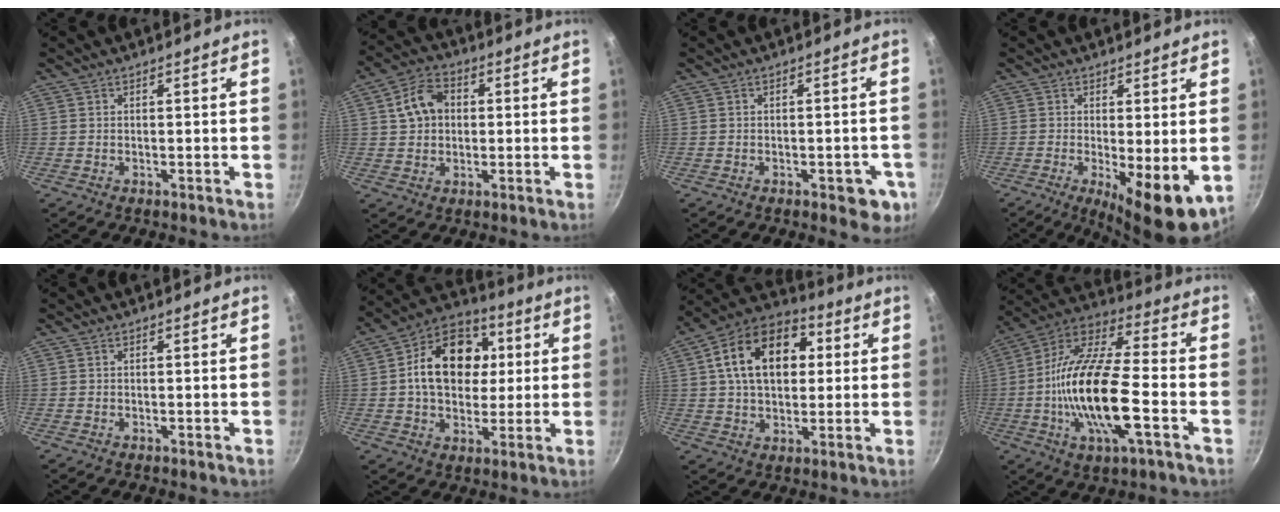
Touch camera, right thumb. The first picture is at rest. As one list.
[{"total": 8.4, "force": [1.4, 6.5, 5.3], "torque": [-0.072, 0.018, 0.015]}, {"total": 6.0, "force": [-2.2, 3.1, 4.7], "torque": [-0.029, 0.012, -0.021]}, {"total": 9.3, "force": [-1.4, 2.8, 8.8], "torque": [-0.121, -0.012, -0.011]}, {"total": 0.0}, {"total": 17.7, "force": [2.6, 13.2, 11.4], "torque": [-0.149, 0.019, 0.030]}, {"total": 18.2, "force": [3.9, 12.3, 12.9], "torque": [-0.185, 0.023, 0.047]}, {"total": 21.3, "force": [-4.5, 7.5, 19.4], "torque": [-0.368, 0.027, -0.102]}]